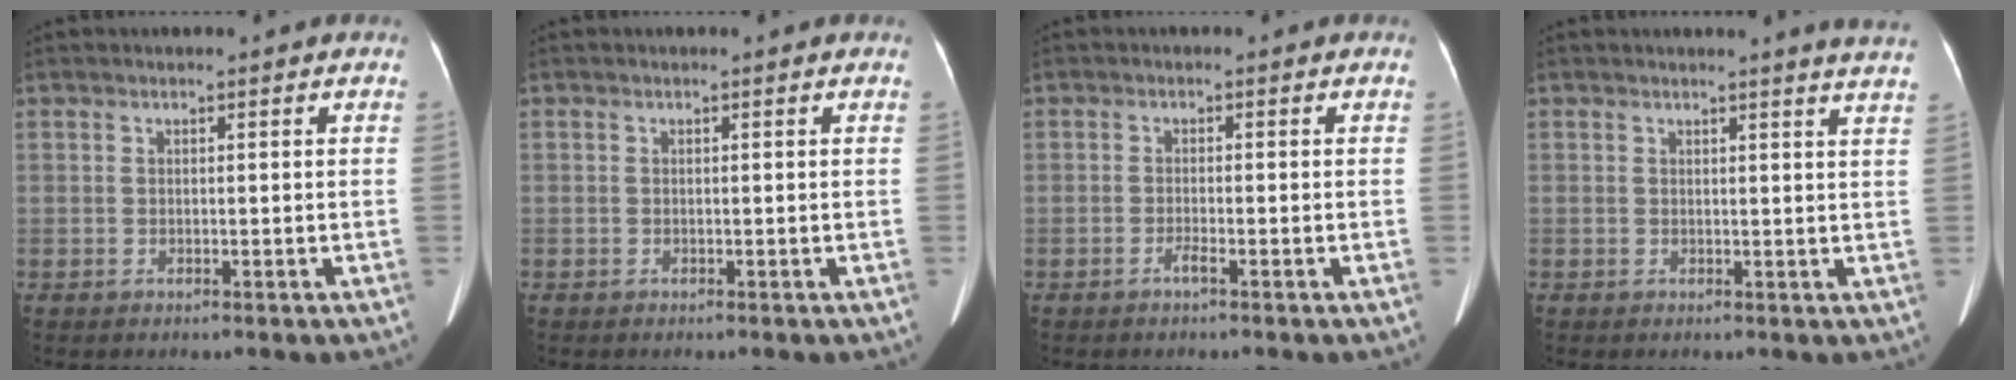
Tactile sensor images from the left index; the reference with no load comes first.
{"total": 0.0}
{"total": 1.2, "force": [-0.9, -0.1, 0.7], "torque": [-0.019, -0.002, -0.016]}
{"total": 5.8, "force": [5.4, -0.3, 2.1], "torque": [-0.024, -0.014, 0.032]}